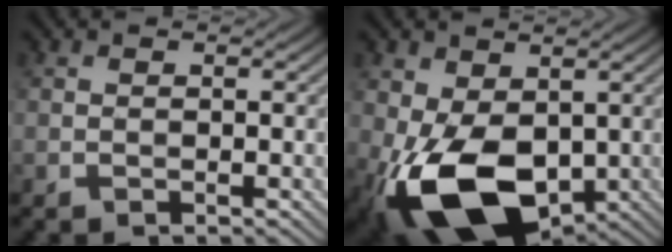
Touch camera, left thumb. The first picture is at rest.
{"total": 12.5, "force": [-2.6, 7.6, 9.6], "torque": [-0.218, -0.015, -0.045]}